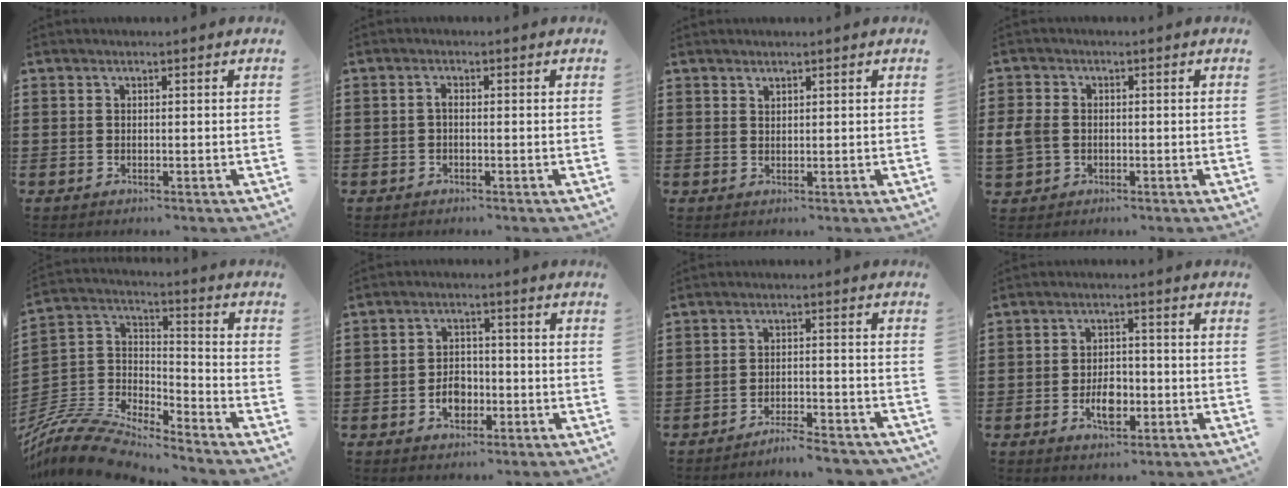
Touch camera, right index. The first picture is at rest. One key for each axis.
{"total": 0.9, "fx": -0.4, "fy": 0.2, "fz": 0.8, "tx": -0.017, "ty": -0.002, "tz": -0.007}
{"total": 0.9, "fx": 0.8, "fy": 0.3, "fz": 0.1, "tx": -0.002, "ty": 0.002, "tz": 0.016}
{"total": 3.5, "fx": -0.8, "fy": 2.9, "fz": 1.9, "tx": -0.071, "ty": -0.004, "tz": -0.024}
{"total": 9.6, "fx": -9.0, "fy": 1.9, "fz": 2.9, "tx": -0.087, "ty": 0.002, "tz": -0.188}
{"total": 4.1, "fx": -1.5, "fy": 3.0, "fz": 2.4, "tx": -0.039, "ty": 0.002, "tz": -0.030}
{"total": 4.0, "fx": -3.9, "fy": 0.0, "fz": 1.0, "tx": -0.019, "ty": 0.001, "tz": -0.080}
{"total": 5.0, "fx": -1.5, "fy": 2.7, "fz": 3.8, "tx": -0.059, "ty": -0.001, "tz": -0.031}